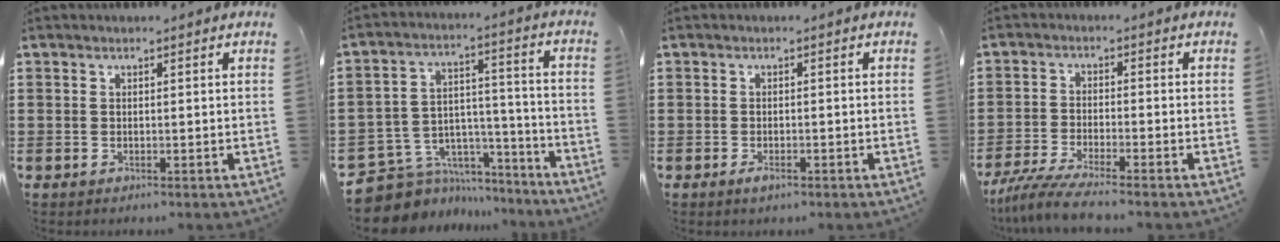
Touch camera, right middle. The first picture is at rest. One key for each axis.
{"total": 7.4, "fx": -5.9, "fy": 4.2, "fz": 1.0, "tx": -0.038, "ty": 0.000, "tz": -0.113}
{"total": 1.4, "fx": -0.9, "fy": 0.6, "fz": 0.8, "tx": -0.017, "ty": -0.001, "tz": -0.019}
{"total": 5.1, "fx": -4.6, "fy": 0.0, "fz": 2.2, "tx": -0.059, "ty": -0.018, "tz": -0.092}